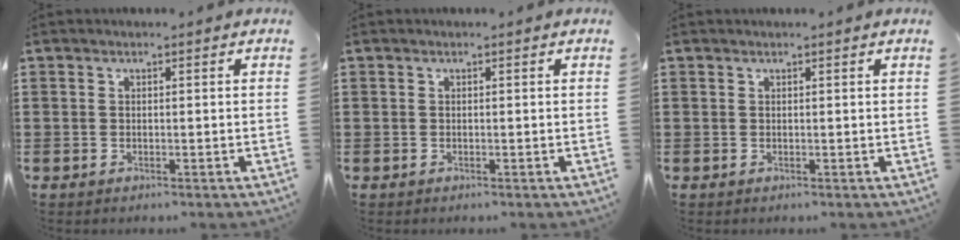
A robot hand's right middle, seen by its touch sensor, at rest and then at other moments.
{"total": 0.0}
{"total": 0.0}